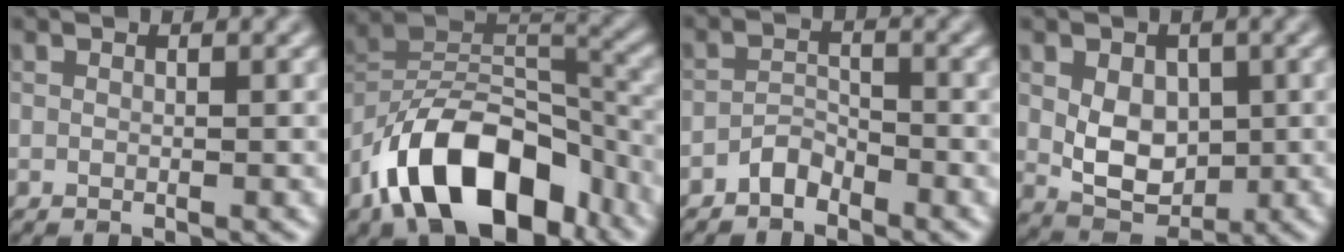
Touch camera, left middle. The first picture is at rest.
{"total": 12.8, "force": [-7.5, 6.7, 8.0], "torque": [-0.130, 0.002, -0.144]}
{"total": 1.9, "force": [-1.6, 0.8, 0.6], "torque": [-0.008, 0.010, -0.033]}
{"total": 5.1, "force": [0.2, 3.7, 3.5], "torque": [-0.062, -0.008, 0.009]}